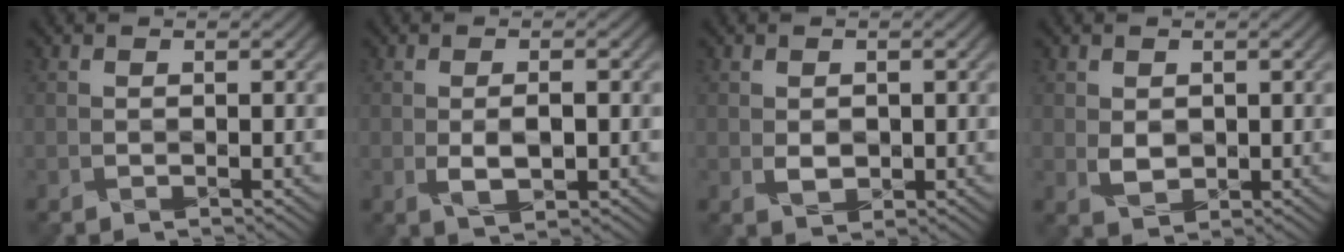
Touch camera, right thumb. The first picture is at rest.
{"total": 2.5, "force": [-0.3, 0.9, 2.3], "torque": [-0.045, -0.003, 0.000]}
{"total": 1.5, "force": [0.2, 1.3, 0.8], "torque": [-0.015, -0.006, 0.012]}
{"total": 1.9, "force": [0.7, 1.5, 0.8], "torque": [-0.018, -0.006, 0.021]}